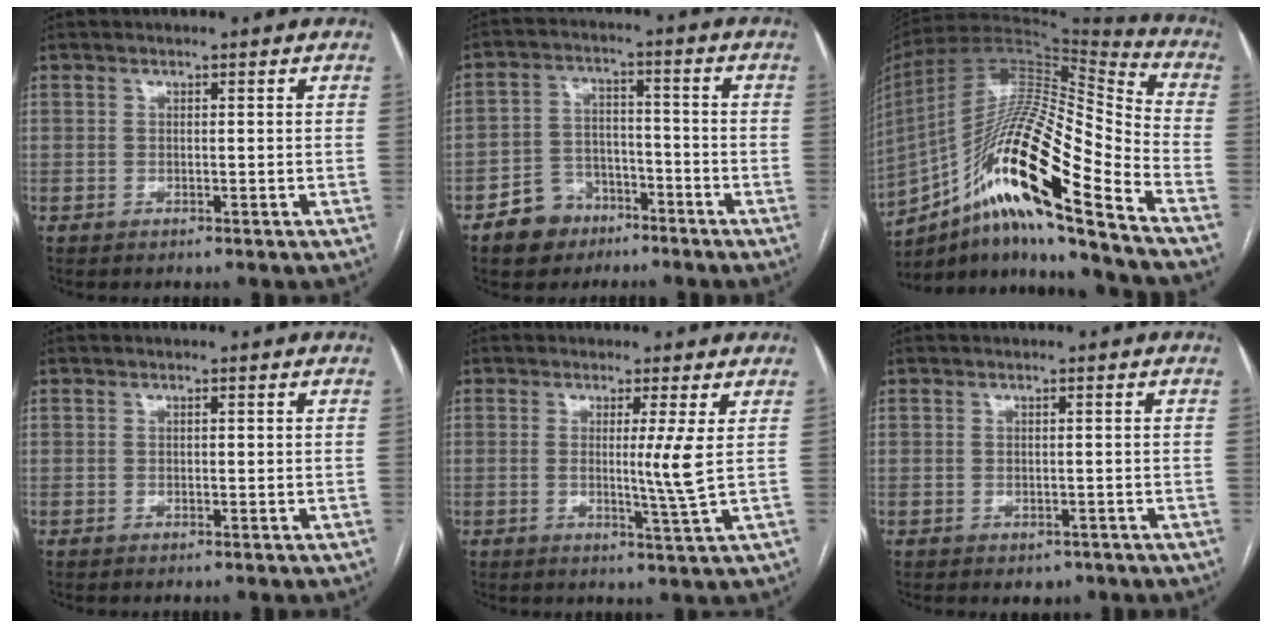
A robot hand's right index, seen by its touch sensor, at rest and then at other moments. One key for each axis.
{"total": 7.4, "fx": -4.7, "fy": 5.4, "fz": 1.9, "tx": -0.038, "ty": 0.017, "tz": -0.075}
{"total": 24.2, "fx": -13.7, "fy": 1.8, "fz": 19.9, "tx": -0.359, "ty": -0.007, "tz": -0.244}
{"total": 0.0}
{"total": 4.4, "fx": 0.6, "fy": -1.4, "fz": 4.1, "tx": -0.073, "ty": -0.016, "tz": 0.009}
{"total": 1.7, "fx": -1.0, "fy": 1.2, "fz": 0.7, "tx": -0.004, "ty": 0.002, "tz": -0.004}